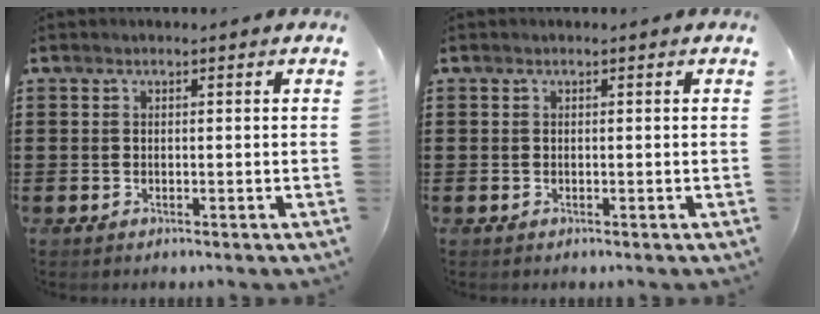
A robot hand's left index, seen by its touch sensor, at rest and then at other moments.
{"total": 0.0}